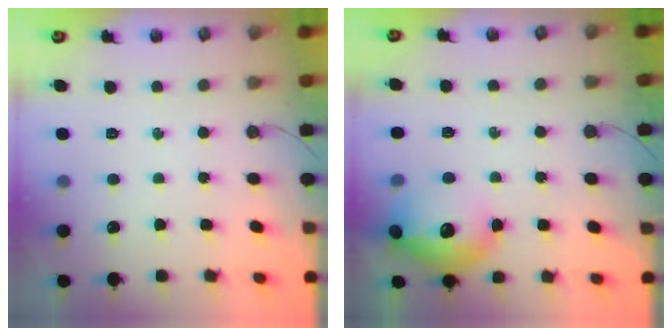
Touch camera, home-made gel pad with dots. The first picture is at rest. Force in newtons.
{"total": 17.2, "press": 17.2, "slide": 1.4}